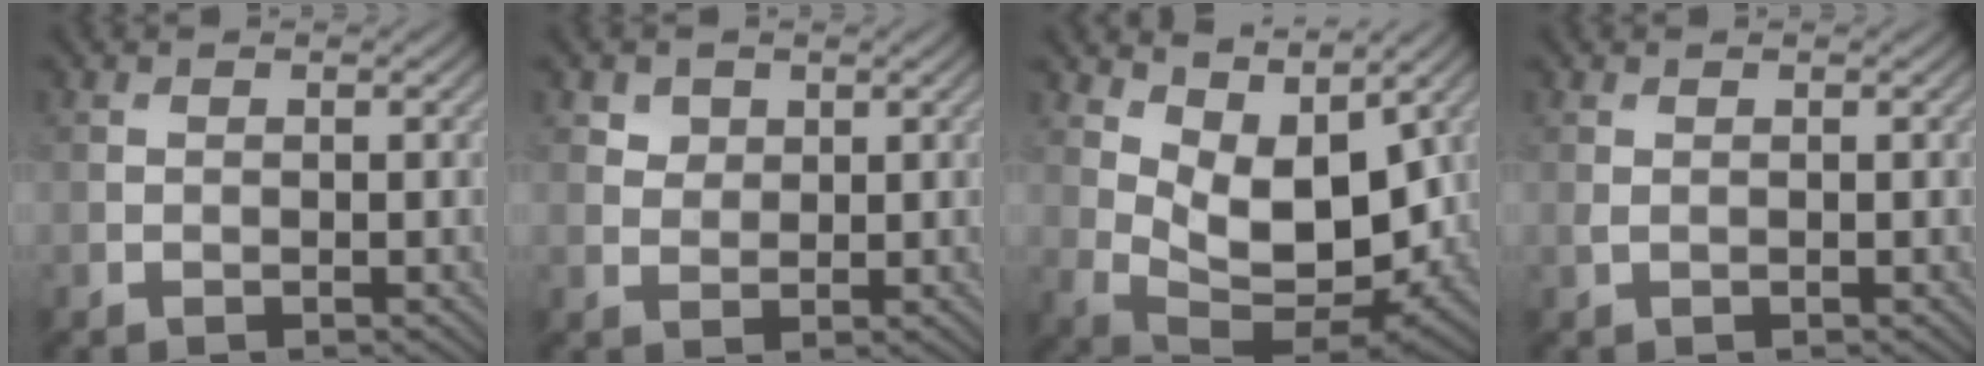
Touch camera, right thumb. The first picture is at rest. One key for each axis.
{"total": 2.2, "fx": 1.3, "fy": 1.6, "fz": 0.6, "tx": -0.018, "ty": -0.009, "tz": 0.029}
{"total": 10.0, "fx": 4.1, "fy": 5.2, "fz": 7.5, "tx": -0.154, "ty": -0.010, "tz": 0.077}
{"total": 0.5, "fx": 0.2, "fy": 0.2, "fz": 0.5, "tx": -0.014, "ty": 0.003, "tz": 0.003}